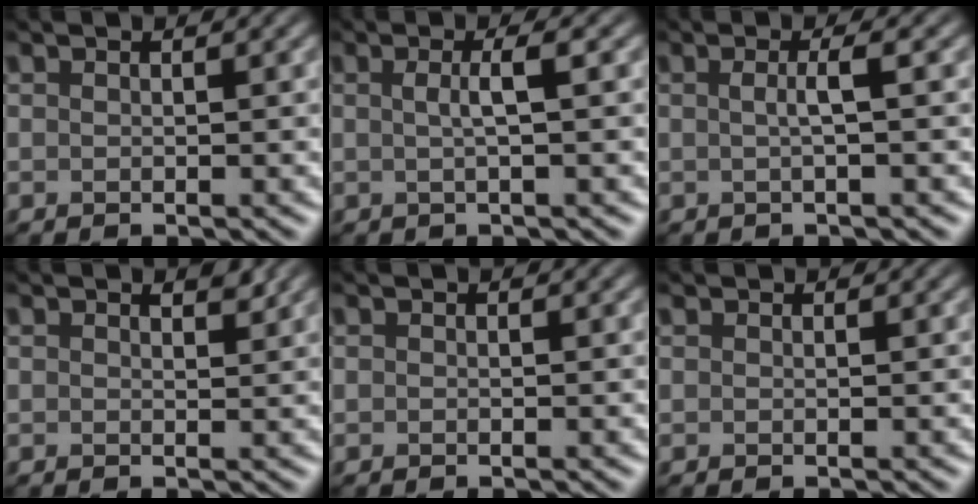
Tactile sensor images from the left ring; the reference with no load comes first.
{"total": 2.5, "force": [0.2, 0.6, 2.5], "torque": [-0.039, 0.003, -0.002]}
{"total": 2.2, "force": [0.0, 0.5, 2.1], "torque": [-0.034, 0.002, -0.005]}
{"total": 1.0, "force": [0.8, 0.3, 0.5], "torque": [-0.009, -0.002, 0.014]}
{"total": 0.0}
{"total": 0.5, "force": [0.5, 0.1, 0.0], "torque": [-0.002, 0.000, 0.007]}